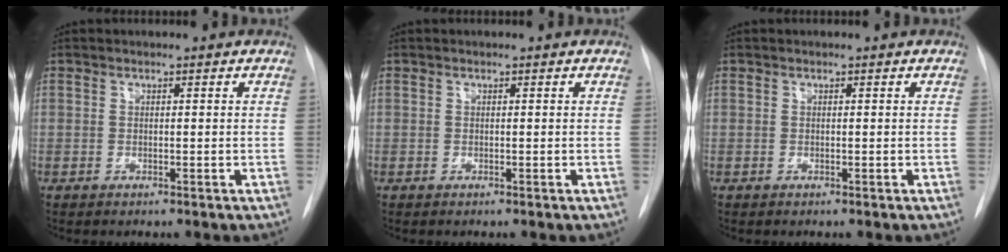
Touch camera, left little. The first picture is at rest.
{"total": 0.0}
{"total": 0.0}